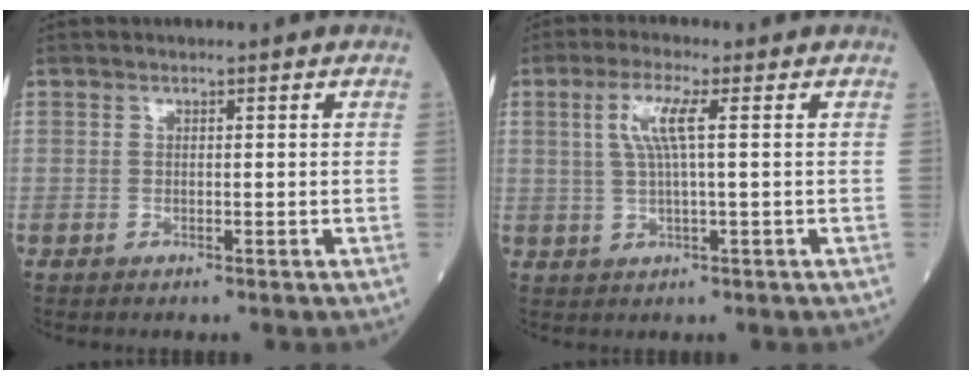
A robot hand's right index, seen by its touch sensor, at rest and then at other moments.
{"total": 4.9, "force": [1.2, 0.1, 4.7], "torque": [-0.102, 0.008, 0.028]}